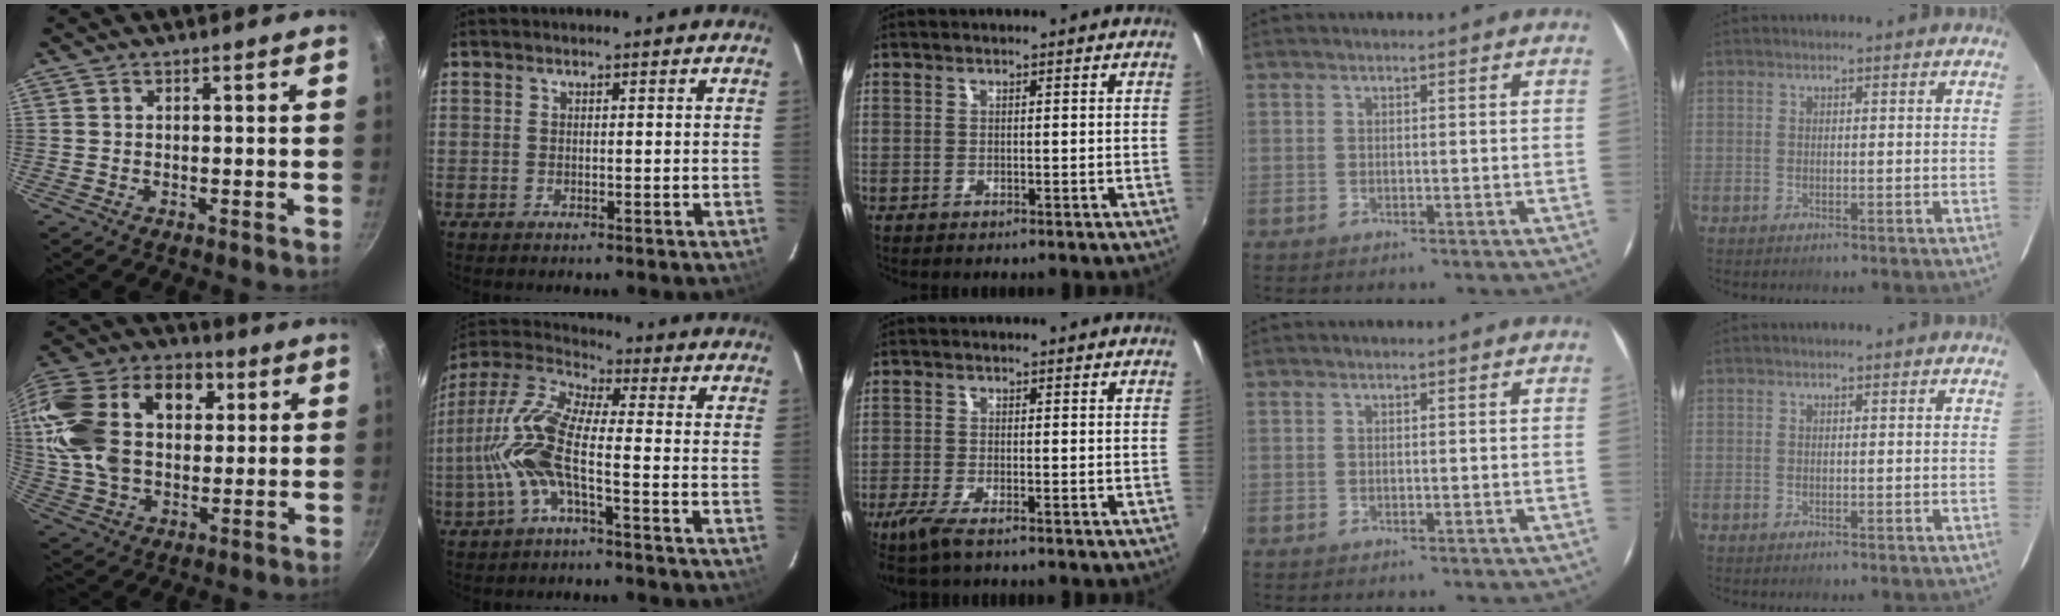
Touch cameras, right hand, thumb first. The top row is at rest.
{"thumb": {"total": 25.3, "force": [5.4, 17.2, 17.8], "torque": [-0.333, 0.027, 0.088]}, "index": {"total": 12.1, "force": [-3.1, 2.8, 11.3], "torque": [-0.253, 0.006, -0.065]}, "middle": {"total": 5.2, "force": [-3.6, 0.8, 3.6], "torque": [-0.088, -0.019, -0.071]}}